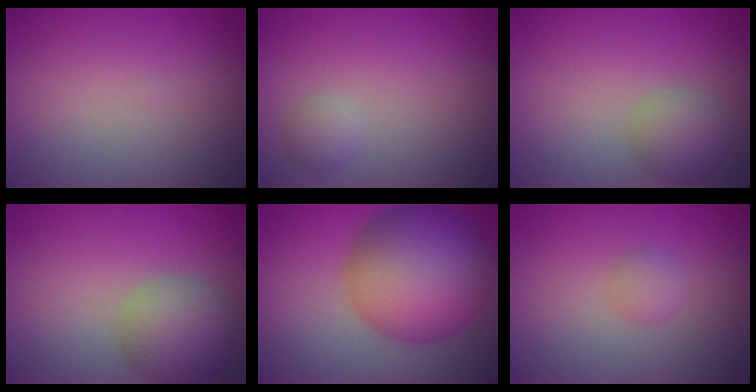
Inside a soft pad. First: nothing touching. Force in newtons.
{"total": 1.5, "press": 1.5, "slide": 0.1}
{"total": 3.1, "press": 3.1, "slide": 0.2}
{"total": 5.5, "press": 5.5, "slide": 0.3}
{"total": 12.9, "press": 12.9, "slide": 0.3}
{"total": 1.3, "press": 1.3, "slide": 0.1}